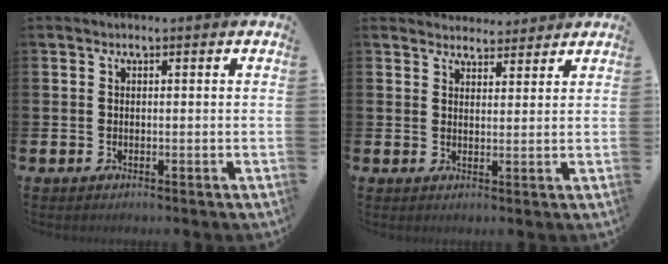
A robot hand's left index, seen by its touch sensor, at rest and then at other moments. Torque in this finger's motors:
{"motor_torque": [1.09, -1.05, 0.15, 0.01]}